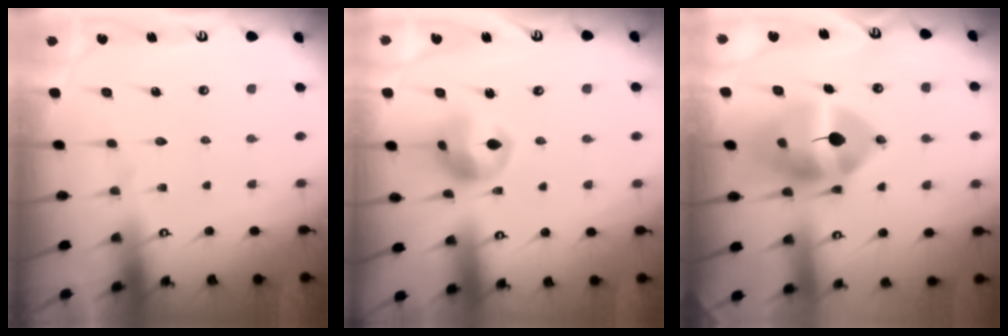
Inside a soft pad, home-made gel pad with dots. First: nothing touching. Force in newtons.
{"total": 11.7, "press": 11.6, "slide": 1.5}
{"total": 15.3, "press": 15.1, "slide": 2.4}